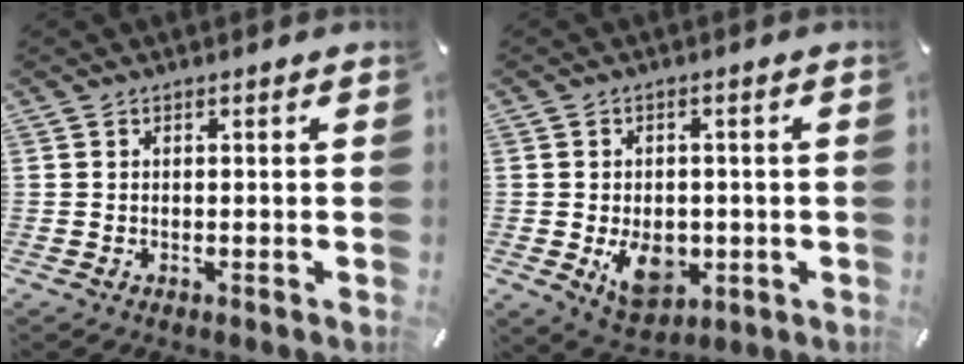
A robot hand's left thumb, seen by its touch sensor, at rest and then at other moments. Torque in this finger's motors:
{"motor_torque": [0.86, 1.01, 0.23, 0.22, 0.08]}